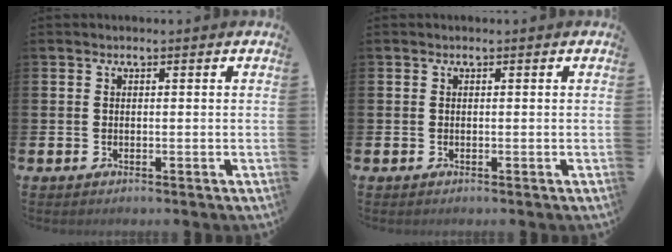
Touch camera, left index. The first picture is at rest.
{"total": 0.0}